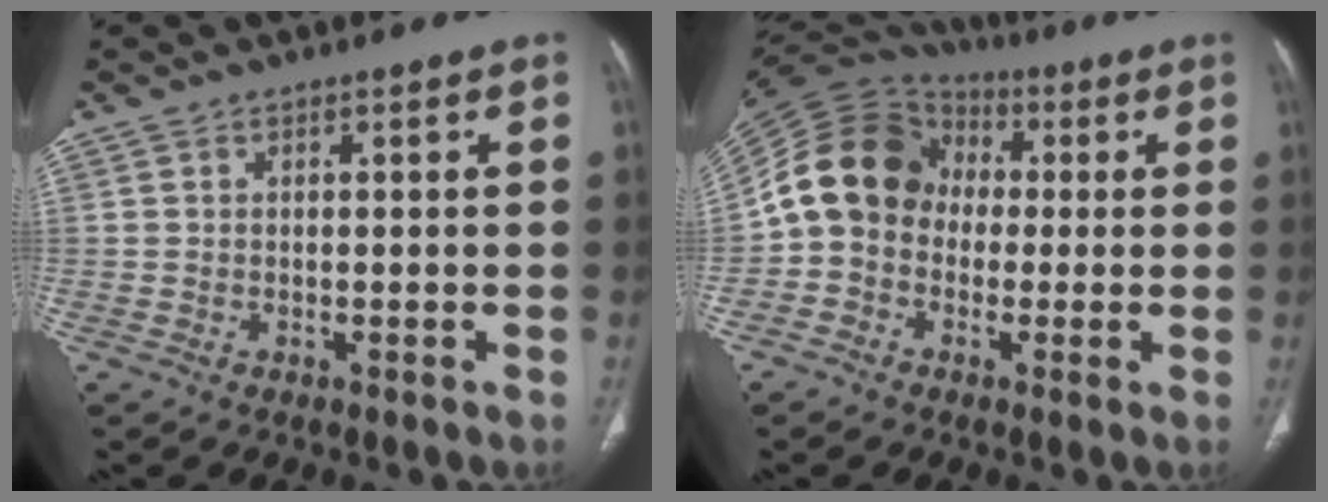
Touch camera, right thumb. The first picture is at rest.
{"total": 14.0, "force": [-0.2, 11.8, 7.6], "torque": [-0.127, 0.036, -0.019]}